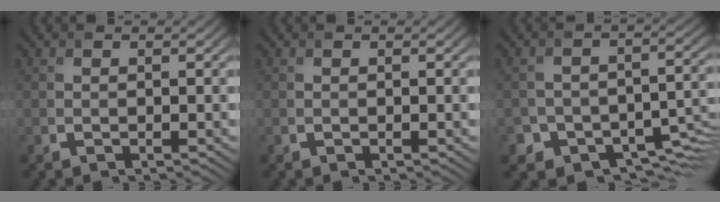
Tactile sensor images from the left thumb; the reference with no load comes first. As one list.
[{"total": 0.0}, {"total": 7.5, "force": [-4.3, 4.9, 3.6], "torque": [-0.053, -0.020, -0.063]}]